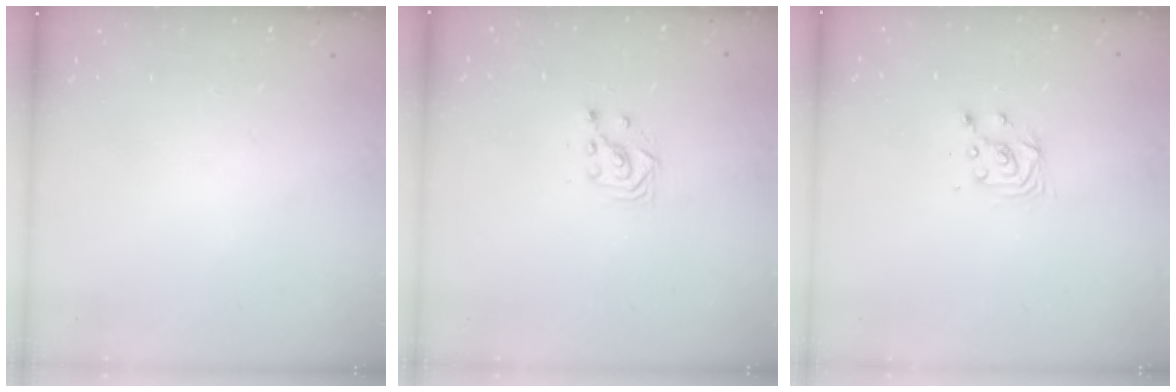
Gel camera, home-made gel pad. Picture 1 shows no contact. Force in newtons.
{"total": 3.0, "press": 3.0, "slide": 0.2}
{"total": 3.9, "press": 3.8, "slide": 0.4}